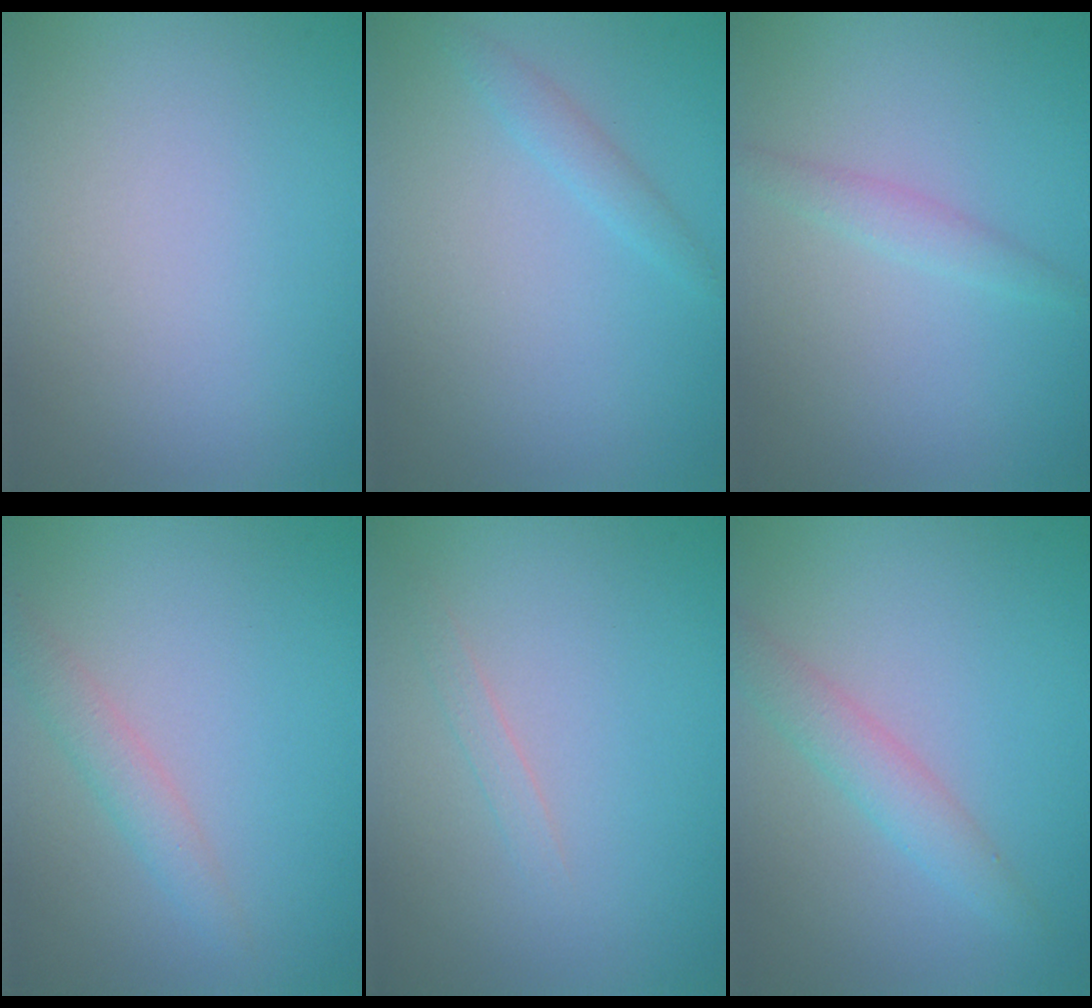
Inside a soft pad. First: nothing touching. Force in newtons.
{"total": 1.3, "press": 1.3, "slide": 0.0}
{"total": 1.4, "press": 1.4, "slide": 0.1}
{"total": 2.0, "press": 2.0, "slide": 0.0}
{"total": 0.8, "press": 0.8, "slide": 0.1}
{"total": 2.7, "press": 2.7, "slide": 0.1}